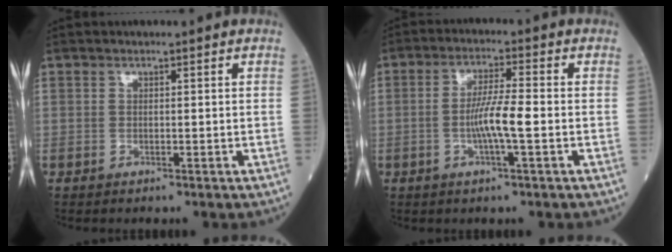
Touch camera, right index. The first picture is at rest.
{"total": 6.1, "force": [-1.2, 0.1, 6.0], "torque": [-0.117, -0.001, -0.024]}